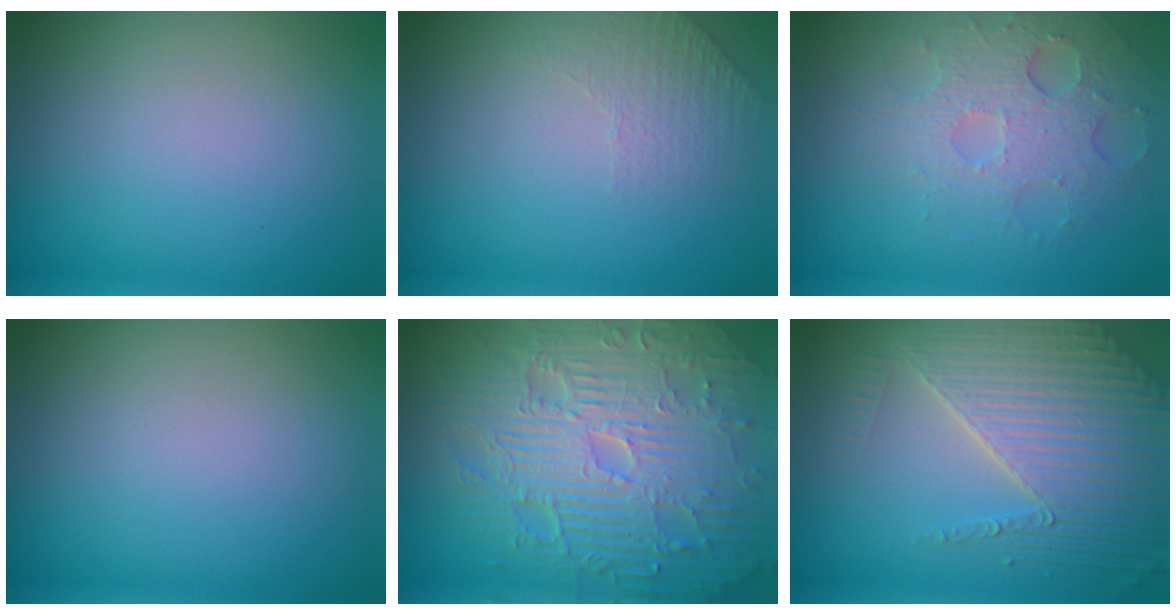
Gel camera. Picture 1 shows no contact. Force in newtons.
{"total": 1.3, "press": 0.8, "slide": 1.1}
{"total": 3.6, "press": 3.3, "slide": 1.4}
{"total": 0.0}
{"total": 11.3, "press": 7.4, "slide": 8.6}
{"total": 6.2, "press": 5.1, "slide": 3.5}